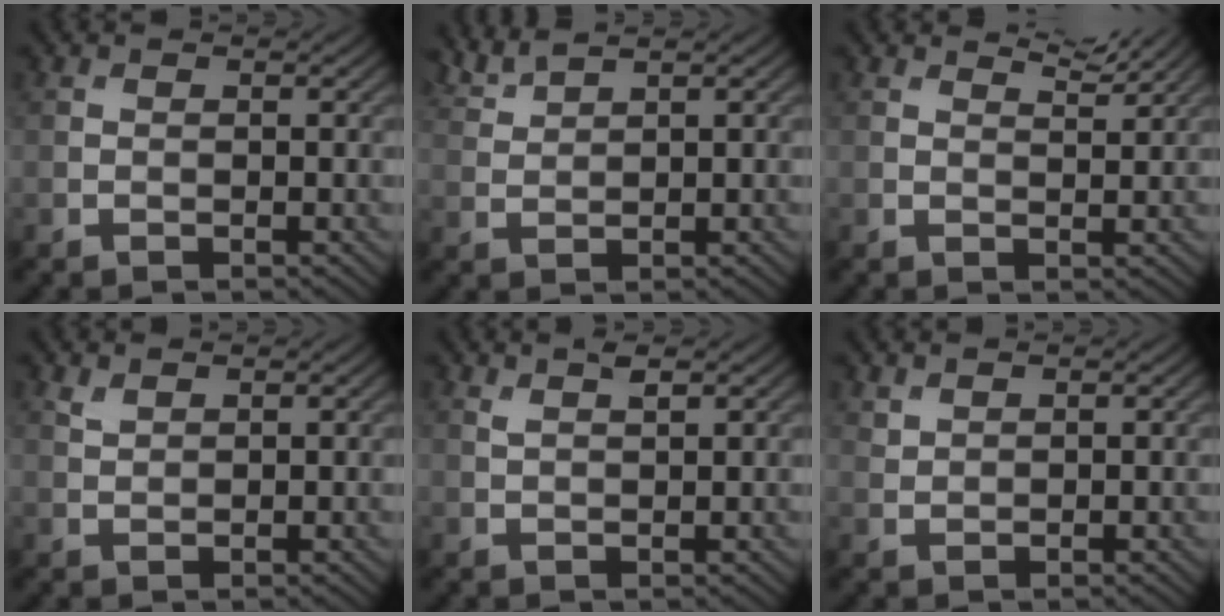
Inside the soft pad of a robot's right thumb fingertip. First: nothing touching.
{"total": 2.7, "force": [2.4, 0.3, 1.2], "torque": [-0.028, 0.008, 0.058]}
{"total": 2.4, "force": [2.1, 0.3, 1.0], "torque": [-0.019, -0.003, 0.037]}
{"total": 1.2, "force": [1.0, 0.4, 0.5], "torque": [-0.019, -0.001, 0.025]}
{"total": 1.7, "force": [1.2, 0.3, 1.2], "torque": [-0.028, 0.001, 0.023]}
{"total": 1.1, "force": [1.0, 0.3, 0.3], "torque": [-0.013, -0.001, 0.026]}